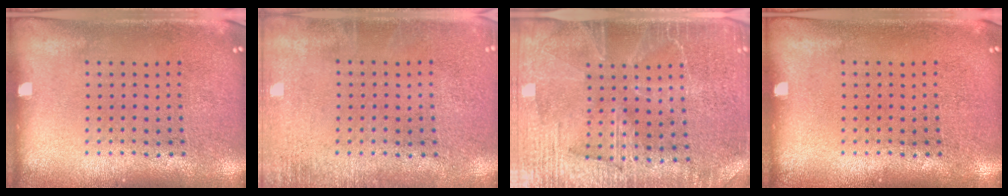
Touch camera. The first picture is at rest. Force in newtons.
{"total": 1.4, "press": 1.4, "slide": 0.2}
{"total": 4.0, "press": 3.6, "slide": 1.6}
{"total": 0.0}